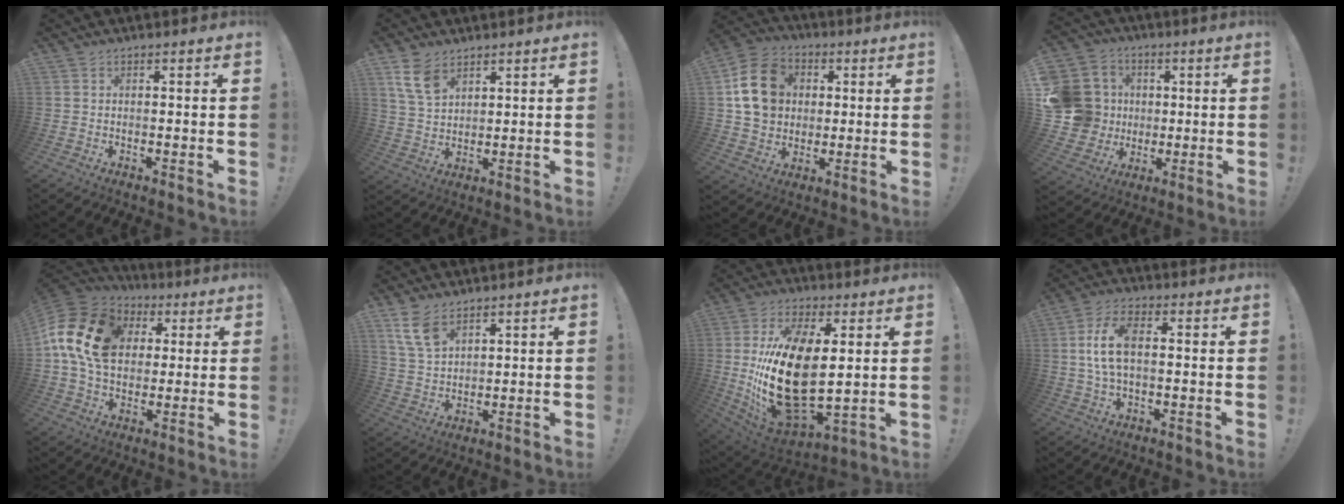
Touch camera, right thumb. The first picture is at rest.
{"total": 8.5, "force": [5.2, 4.8, 4.6], "torque": [-0.079, -0.020, 0.102]}
{"total": 15.6, "force": [3.2, 12.8, 8.4], "torque": [-0.127, 0.003, 0.068]}
{"total": 17.8, "force": [0.8, 16.2, 7.4], "torque": [-0.133, 0.013, 0.042]}
{"total": 18.7, "force": [3.9, 13.7, 12.1], "torque": [-0.217, 0.007, 0.072]}
{"total": 8.1, "force": [5.2, 4.0, 4.6], "torque": [-0.086, -0.022, 0.102]}
{"total": 25.4, "force": [2.4, 13.1, 21.6], "torque": [-0.446, -0.033, 0.053]}
{"total": 9.1, "force": [0.9, 4.4, 8.0], "torque": [-0.158, -0.002, 0.016]}